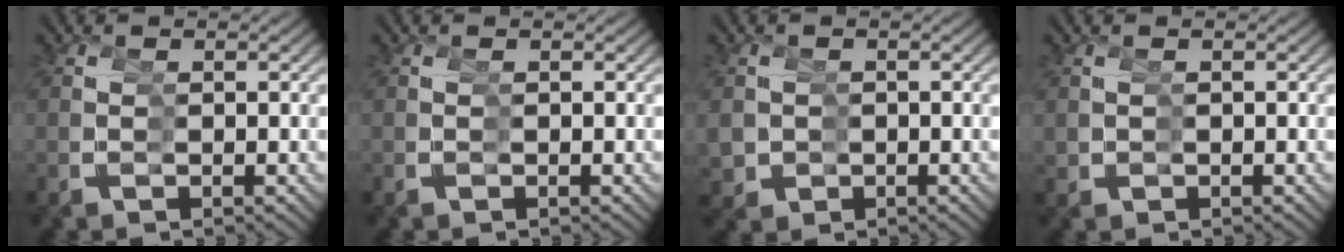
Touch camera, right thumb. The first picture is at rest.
{"total": 0.0}
{"total": 3.6, "force": [0.0, 3.5, 0.9], "torque": [-0.032, -0.021, 0.018]}
{"total": 1.0, "force": [0.2, 0.9, 0.4], "torque": [-0.011, -0.003, 0.011]}